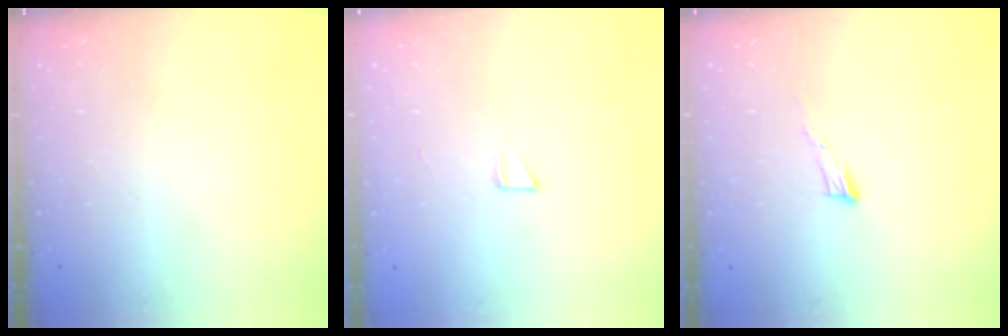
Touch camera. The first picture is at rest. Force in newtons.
{"total": 2.6, "press": 2.6, "slide": 0.1}
{"total": 5.7, "press": 5.7, "slide": 0.3}